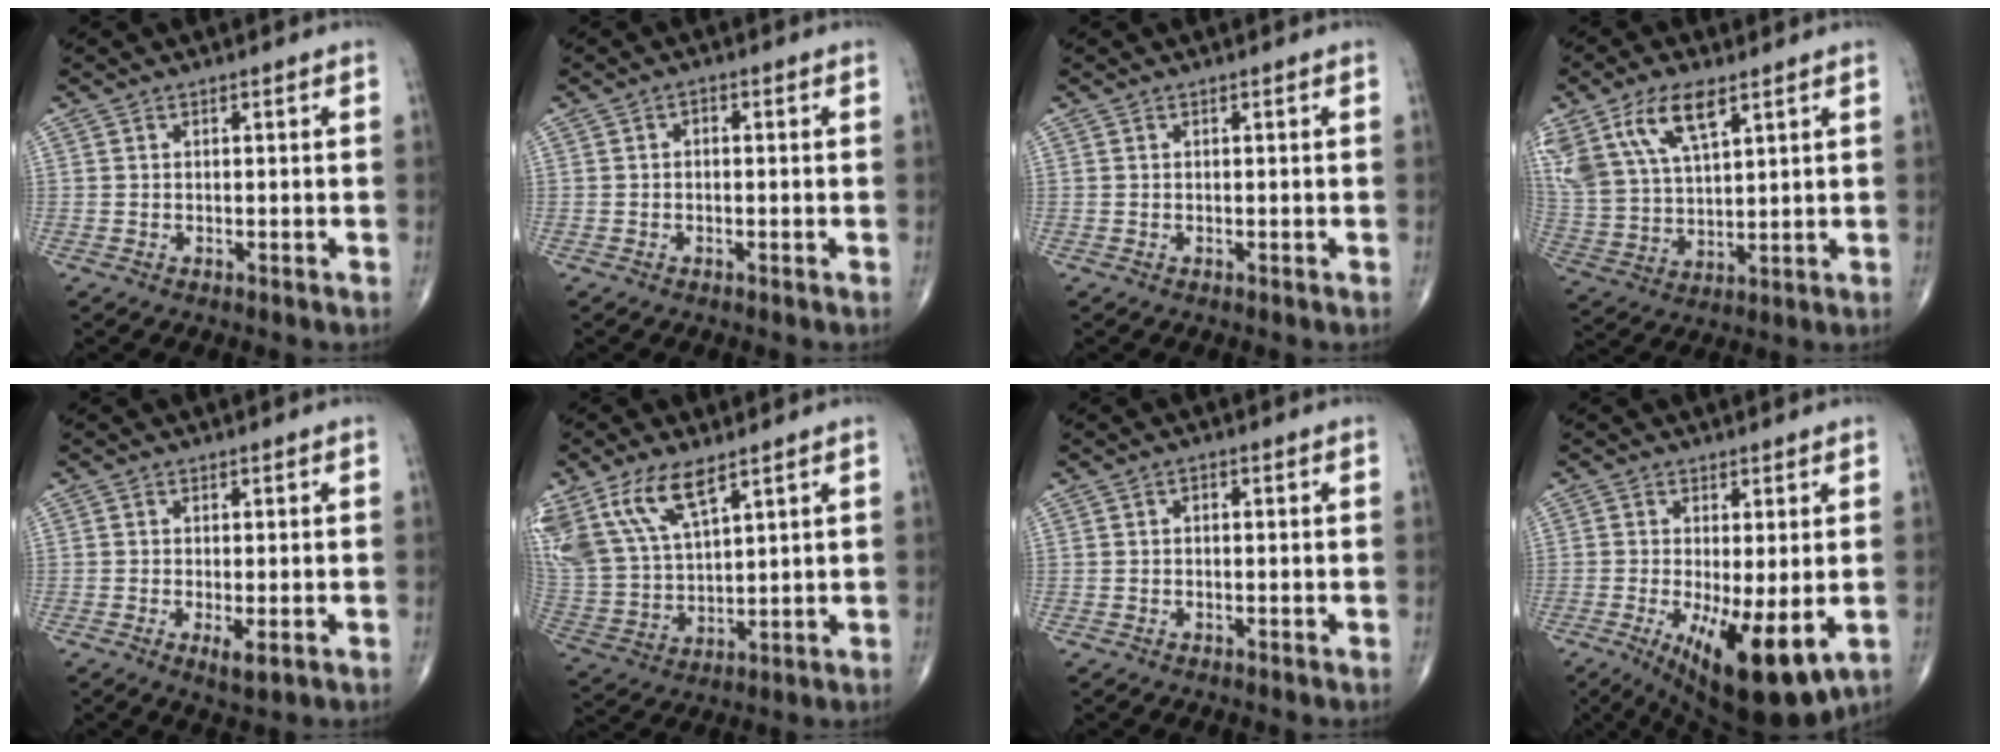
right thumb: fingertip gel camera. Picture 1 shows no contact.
{"total": 1.2, "force": [0.0, 0.8, 0.9], "torque": [-0.010, 0.007, -0.004]}
{"total": 0.0}
{"total": 16.0, "force": [8.6, 7.7, 11.2], "torque": [-0.225, -0.018, 0.172]}
{"total": 3.0, "force": [-0.9, 0.9, 2.7], "torque": [-0.049, -0.009, -0.015]}
{"total": 15.4, "force": [9.1, 6.8, 10.4], "torque": [-0.214, -0.027, 0.192]}
{"total": 0.9, "force": [0.1, 0.6, 0.7], "torque": [-0.010, 0.005, -0.001]}
{"total": 13.4, "force": [-3.6, 4.5, 12.1], "torque": [-0.192, -0.026, -0.040]}